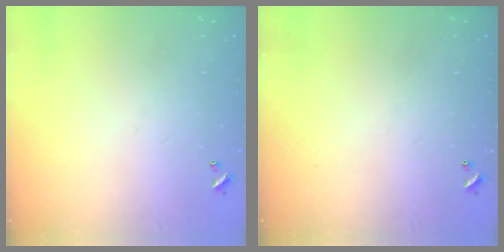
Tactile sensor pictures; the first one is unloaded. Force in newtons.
{"total": 0.0}